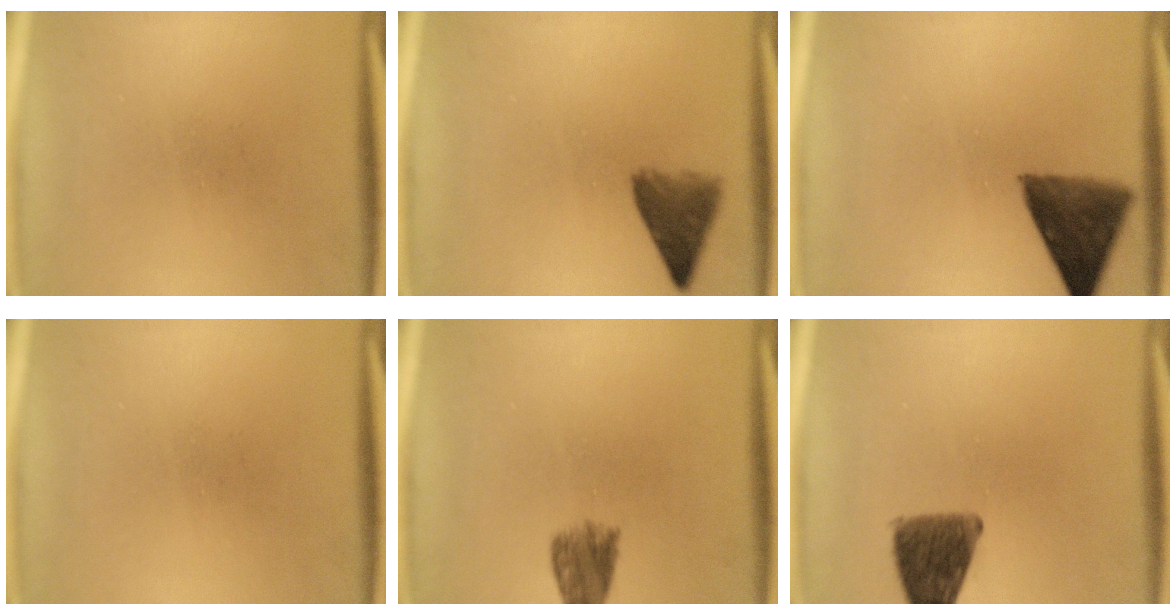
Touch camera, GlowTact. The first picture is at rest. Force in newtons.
{"total": 5.2}
{"total": 9.7}
{"total": 0.0}
{"total": 4.8}
{"total": 9.2}